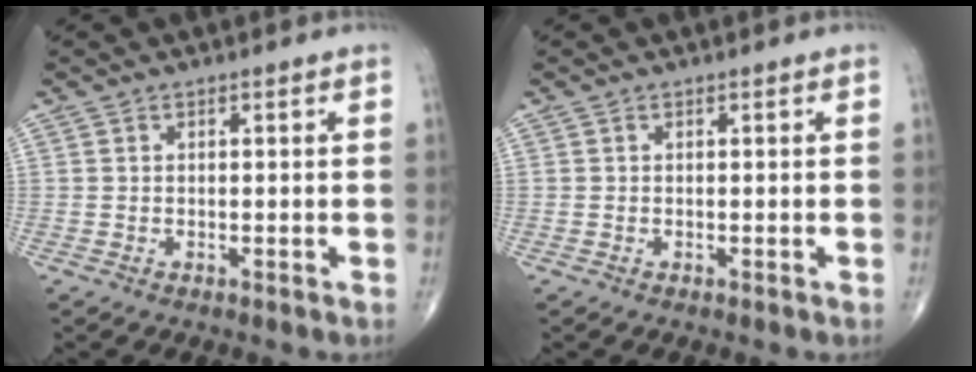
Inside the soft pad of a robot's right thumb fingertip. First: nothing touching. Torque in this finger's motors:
{"motor_torque": [0.11, 0.08, 0.03, 0.09, 0.02]}